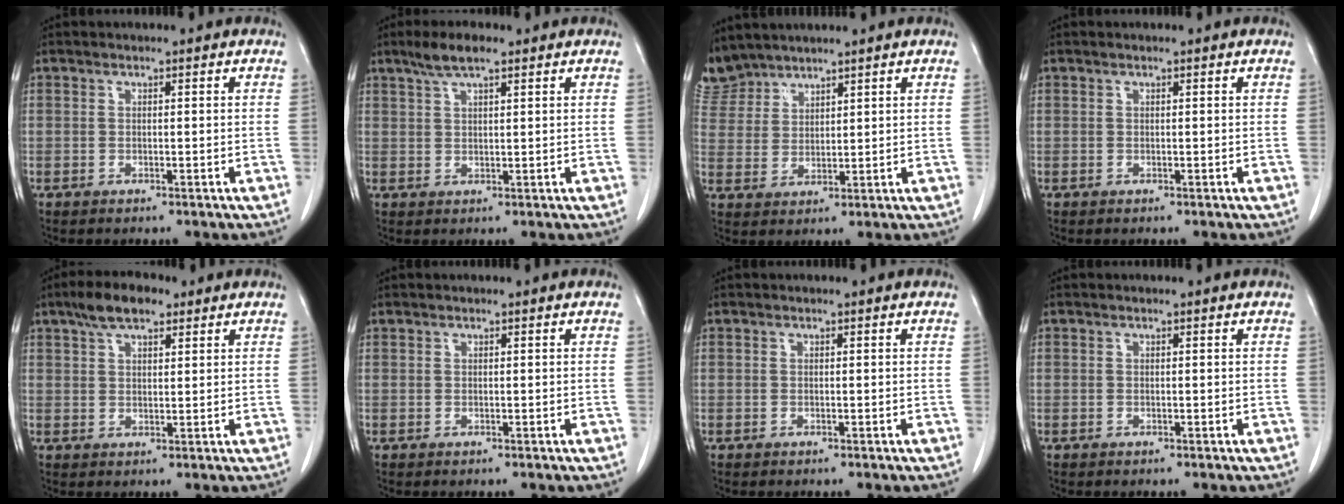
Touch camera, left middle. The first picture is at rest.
{"total": 4.5, "force": [3.1, 0.8, 3.1], "torque": [-0.067, 0.011, 0.059]}
{"total": 5.9, "force": [5.7, 1.5, -0.2], "torque": [-0.003, 0.006, 0.127]}
{"total": 0.0}
{"total": 6.4, "force": [4.2, 2.5, 4.1], "torque": [-0.080, 0.017, 0.074]}
{"total": 0.0}
{"total": 0.0}
{"total": 0.0}